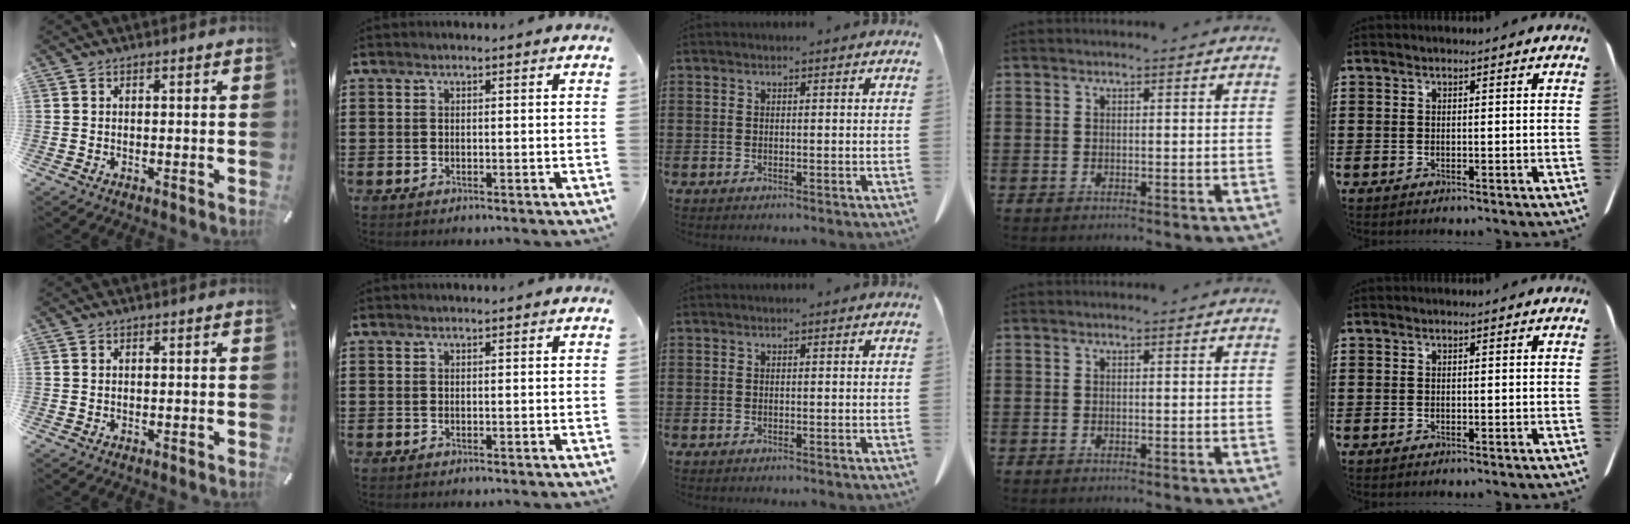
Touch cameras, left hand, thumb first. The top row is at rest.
{}